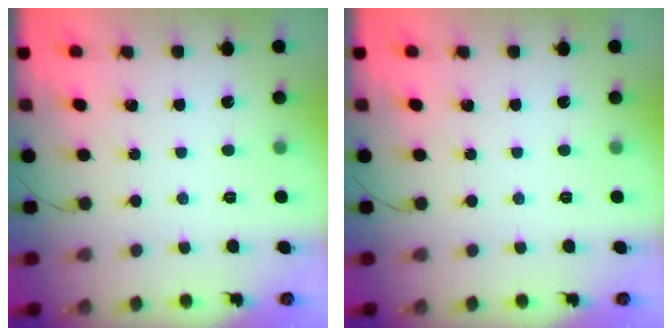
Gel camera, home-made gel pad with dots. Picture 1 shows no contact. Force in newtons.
{"total": 0.0}